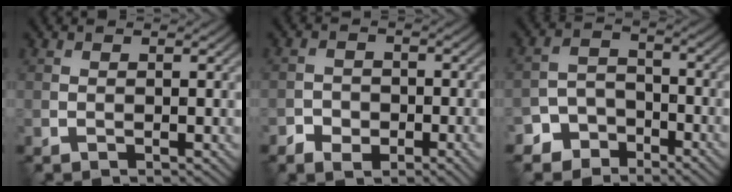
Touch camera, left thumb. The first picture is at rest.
{"total": 5.2, "force": [-2.7, 3.4, 2.8], "torque": [-0.039, 0.001, -0.046]}
{"total": 5.2, "force": [-4.1, 3.0, 1.2], "torque": [-0.022, 0.001, -0.088]}